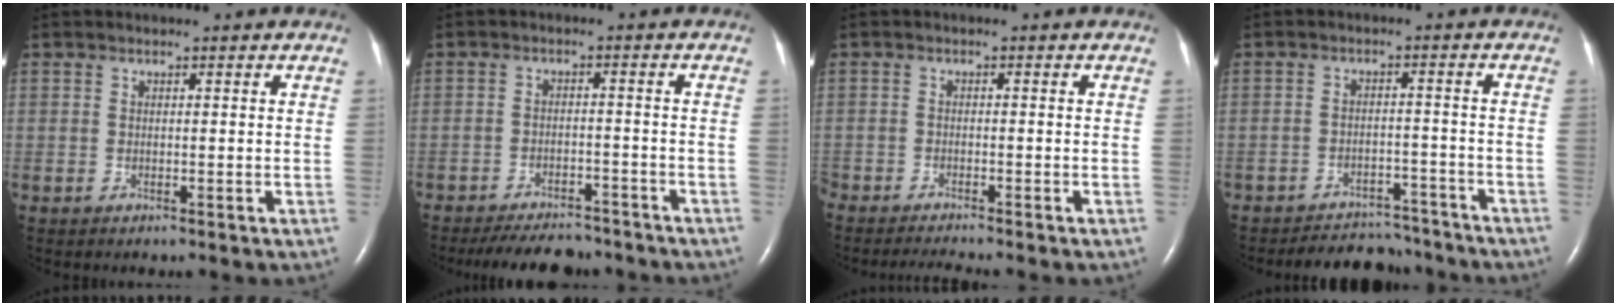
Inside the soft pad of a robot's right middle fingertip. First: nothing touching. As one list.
[{"total": 9.9, "force": [-8.9, 3.1, 3.1], "torque": [-0.048, -0.003, -0.122]}, {"total": 3.4, "force": [-3.2, -0.7, 1.0], "torque": [-0.020, -0.016, -0.055]}, {"total": 8.4, "force": [-8.0, 2.7, 0.3], "torque": [0.005, 0.014, -0.105]}]